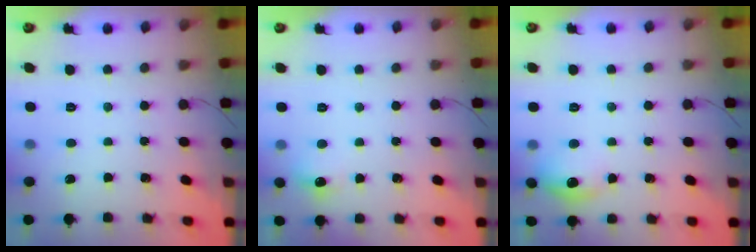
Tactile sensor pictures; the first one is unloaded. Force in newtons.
{"total": 6.6, "press": 6.4, "slide": 1.5}
{"total": 9.6, "press": 9.3, "slide": 2.4}